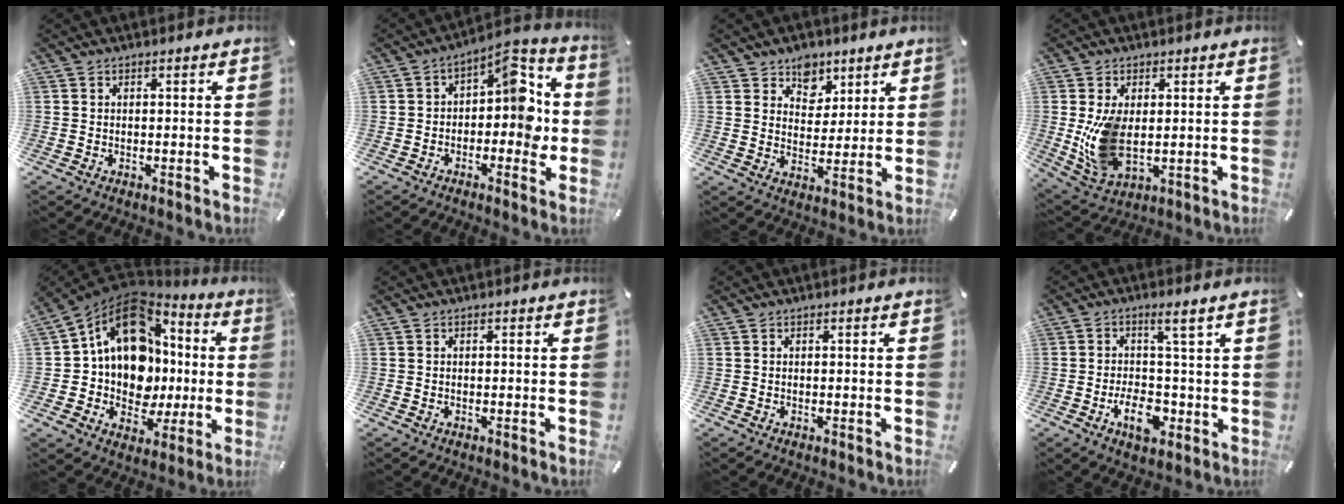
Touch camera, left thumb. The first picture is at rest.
{"total": 9.7, "force": [0.3, 5.8, 7.8], "torque": [-0.089, -0.016, -0.001]}
{"total": 7.4, "force": [5.0, 5.4, 0.0], "torque": [0.006, -0.036, 0.090]}
{"total": 10.8, "force": [0.4, 6.5, 8.6], "torque": [-0.178, -0.017, 0.013]}
{"total": 18.1, "force": [3.8, 14.2, 10.6], "torque": [-0.193, -0.026, 0.070]}
{"total": 0.0}
{"total": 0.0}
{"total": 9.2, "force": [-1.0, 4.4, 8.0], "torque": [-0.133, -0.004, -0.020]}